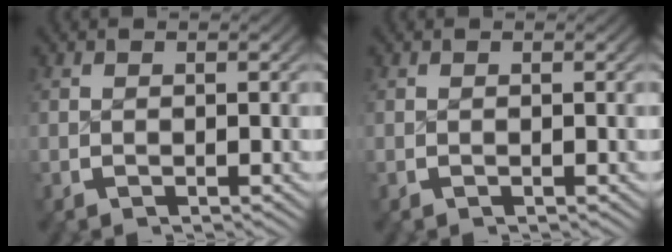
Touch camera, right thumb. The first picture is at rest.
{"total": 0.0}